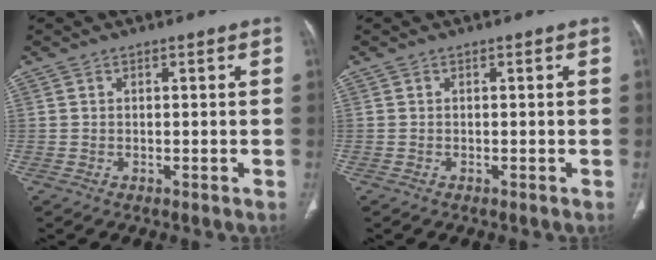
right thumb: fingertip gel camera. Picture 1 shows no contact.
{"total": 0.0}